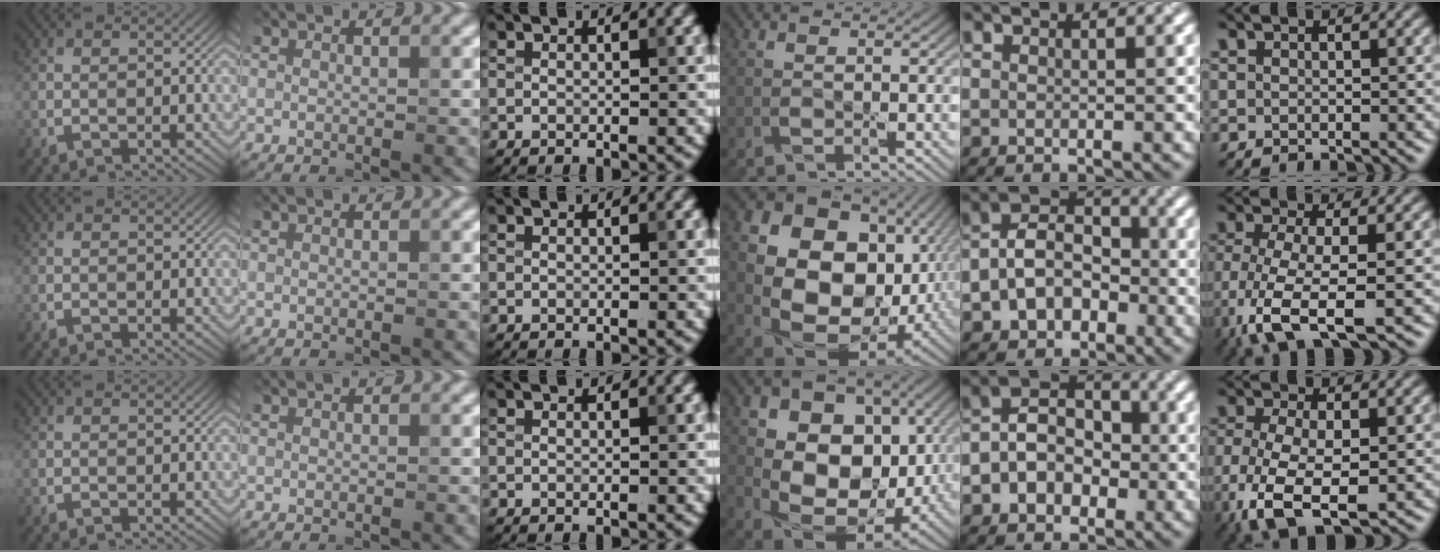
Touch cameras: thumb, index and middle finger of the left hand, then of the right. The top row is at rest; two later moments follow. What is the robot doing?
{"motion": "wipe", "object": "laptop"}